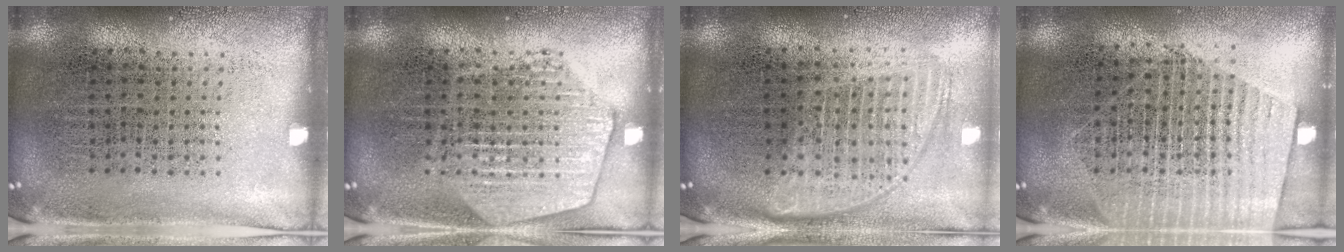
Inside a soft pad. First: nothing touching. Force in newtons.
{"total": 2.6, "press": 2.6, "slide": 0.3}
{"total": 1.8, "press": 1.5, "slide": 1.0}
{"total": 1.7, "press": 1.5, "slide": 0.8}